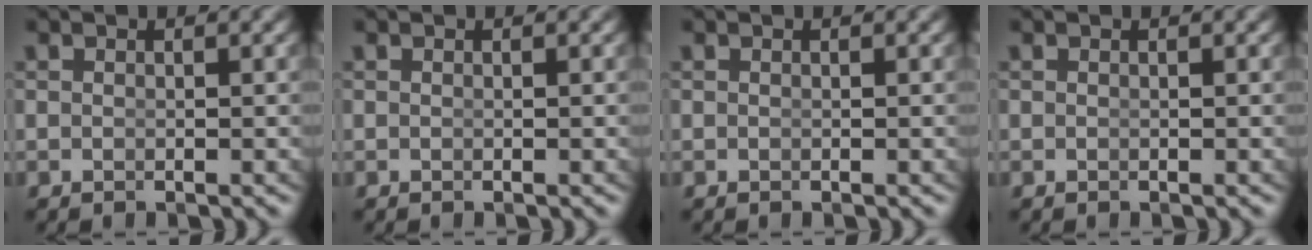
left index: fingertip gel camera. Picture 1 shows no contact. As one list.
[{"total": 0.0}, {"total": 0.0}, {"total": 0.0}]